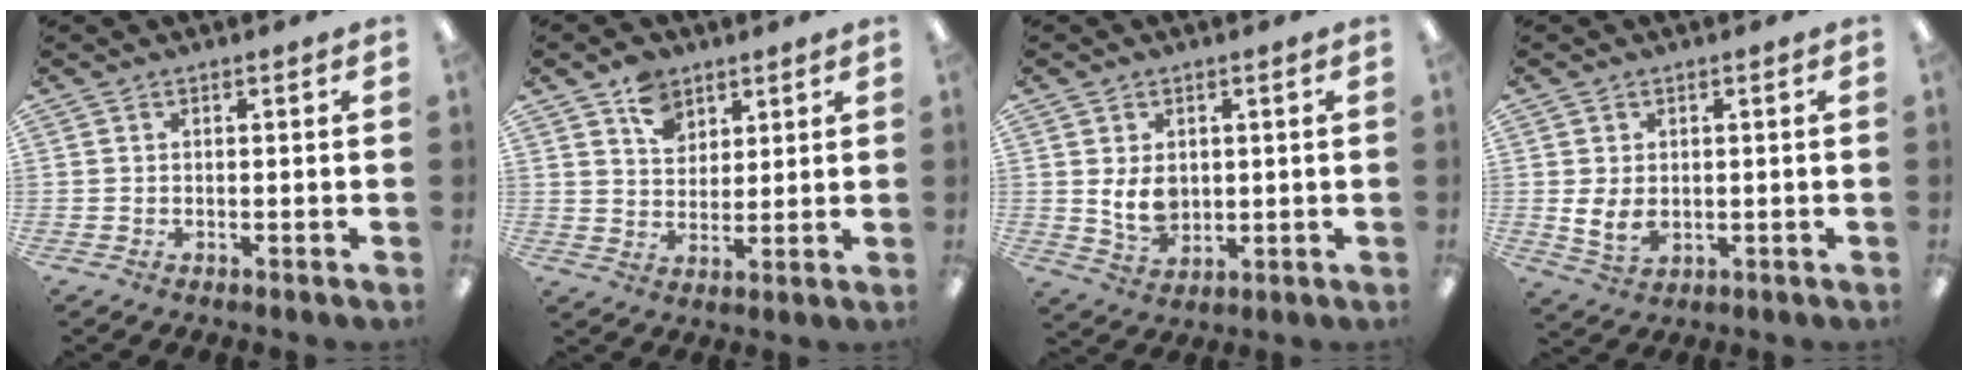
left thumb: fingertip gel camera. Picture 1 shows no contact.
{"total": 8.3, "force": [5.1, 5.9, 2.7], "torque": [-0.036, -0.018, 0.094]}
{"total": 6.7, "force": [1.3, 5.1, 4.1], "torque": [-0.073, -0.005, 0.021]}
{"total": 5.4, "force": [0.2, 3.7, 3.9], "torque": [-0.065, -0.005, 0.003]}